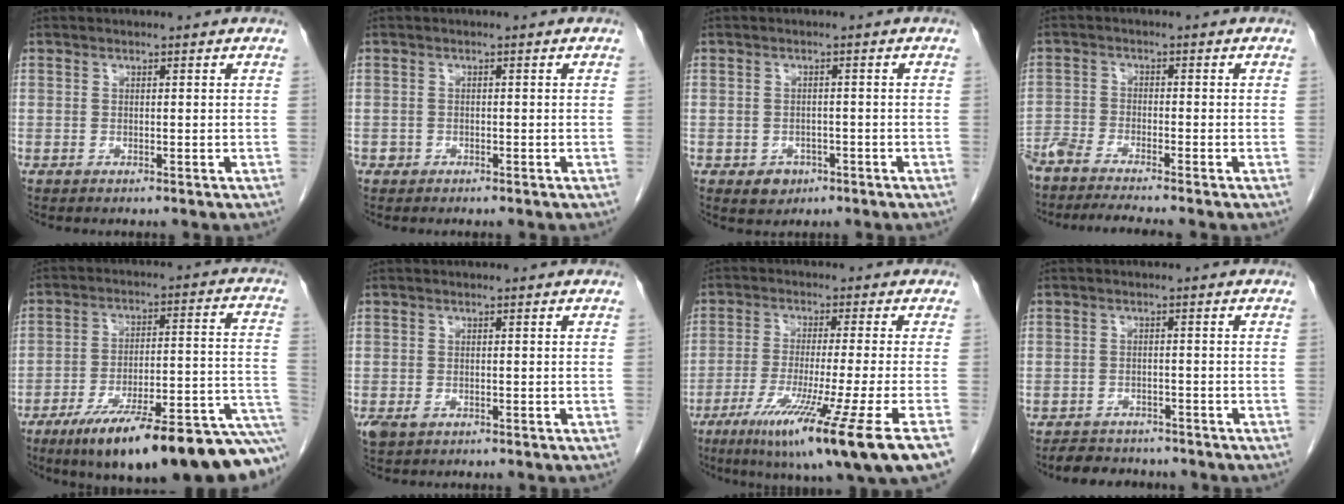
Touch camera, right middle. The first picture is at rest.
{"total": 0.8, "force": [-0.6, 0.6, 0.0], "torque": [-0.005, 0.004, -0.011]}
{"total": 2.8, "force": [-1.4, 2.2, 1.0], "torque": [-0.012, 0.005, -0.014]}
{"total": 8.8, "force": [-8.1, -0.5, 3.6], "torque": [-0.051, -0.019, -0.135]}
{"total": 23.9, "force": [-17.0, 2.8, 16.5], "torque": [-0.157, 0.013, -0.255]}
{"total": 2.0, "force": [-0.9, 1.3, 1.2], "torque": [-0.028, -0.003, -0.008]}
{"total": 16.7, "force": [-9.0, -1.3, 14.0], "torque": [-0.198, -0.053, -0.144]}
{"total": 5.2, "force": [-4.6, 2.2, 0.8], "torque": [-0.014, -0.001, -0.066]}